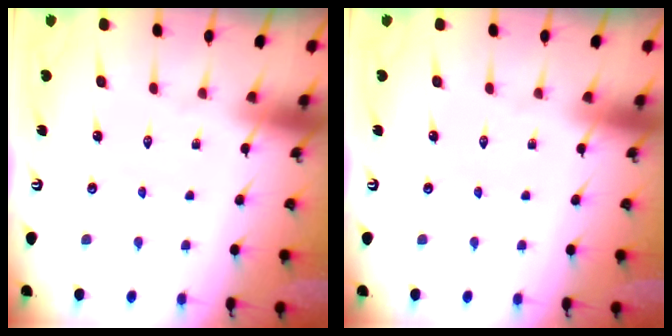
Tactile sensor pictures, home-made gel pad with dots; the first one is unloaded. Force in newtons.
{"total": 0.0}